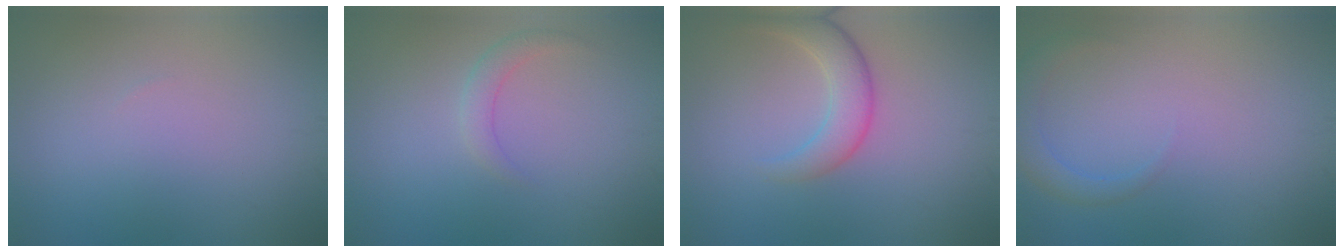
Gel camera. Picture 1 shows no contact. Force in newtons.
{"total": 1.6, "press": 1.6, "slide": 0.1}
{"total": 3.7, "press": 3.6, "slide": 0.3}
{"total": 2.1, "press": 2.1, "slide": 0.2}